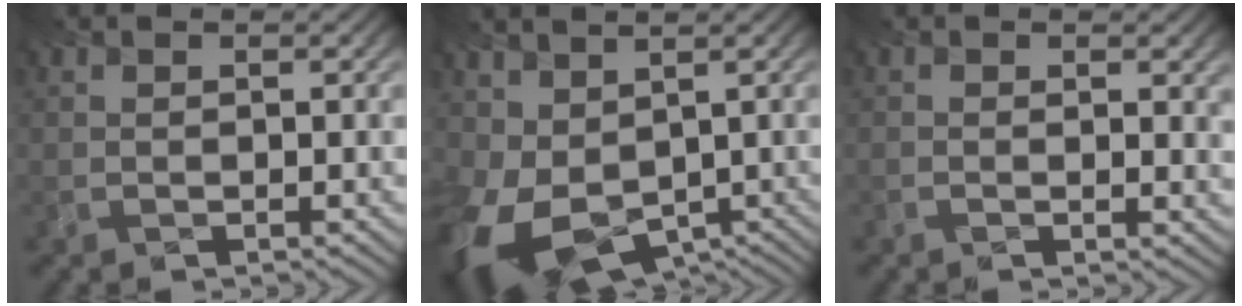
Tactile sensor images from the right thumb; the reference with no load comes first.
{"total": 12.1, "force": [-2.8, 8.3, 8.3], "torque": [-0.231, -0.041, -0.012]}
{"total": 2.0, "force": [1.2, 0.6, 1.6], "torque": [-0.021, -0.001, 0.017]}